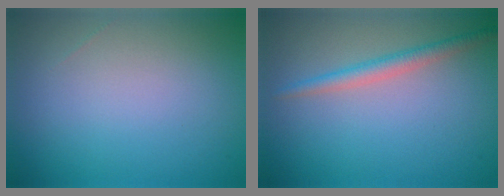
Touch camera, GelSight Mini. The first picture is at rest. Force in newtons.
{"total": 2.2, "press": 2.1, "slide": 0.0}